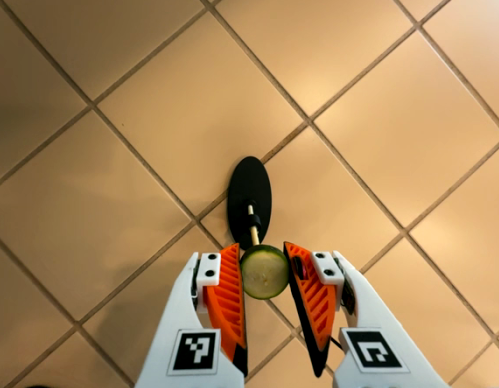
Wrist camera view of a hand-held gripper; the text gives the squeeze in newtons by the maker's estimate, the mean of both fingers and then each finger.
{"total": 7.1, "left": 6.9, "right": 7.3}